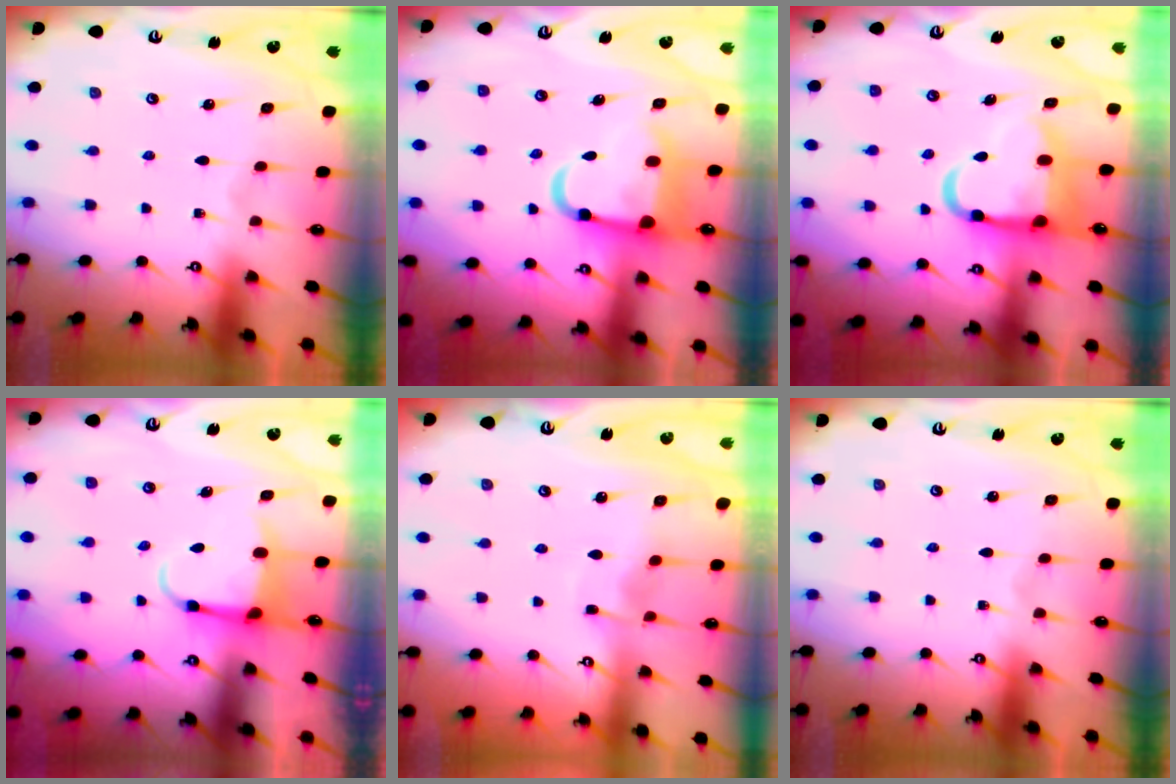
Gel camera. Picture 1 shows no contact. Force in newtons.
{"total": 10.9, "press": 10.6, "slide": 2.4}
{"total": 10.7, "press": 10.5, "slide": 2.1}
{"total": 3.8, "press": 3.7, "slide": 1.0}
{"total": 4.7, "press": 4.7, "slide": 0.7}
{"total": 0.0}